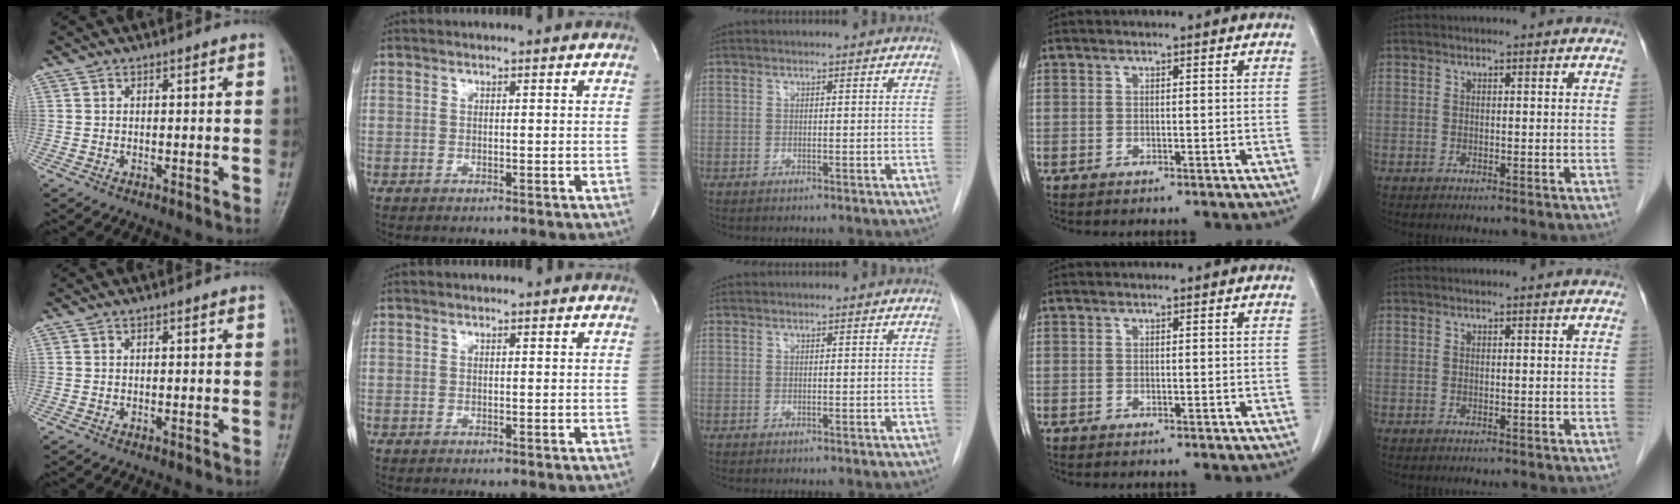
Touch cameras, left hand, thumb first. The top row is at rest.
{}